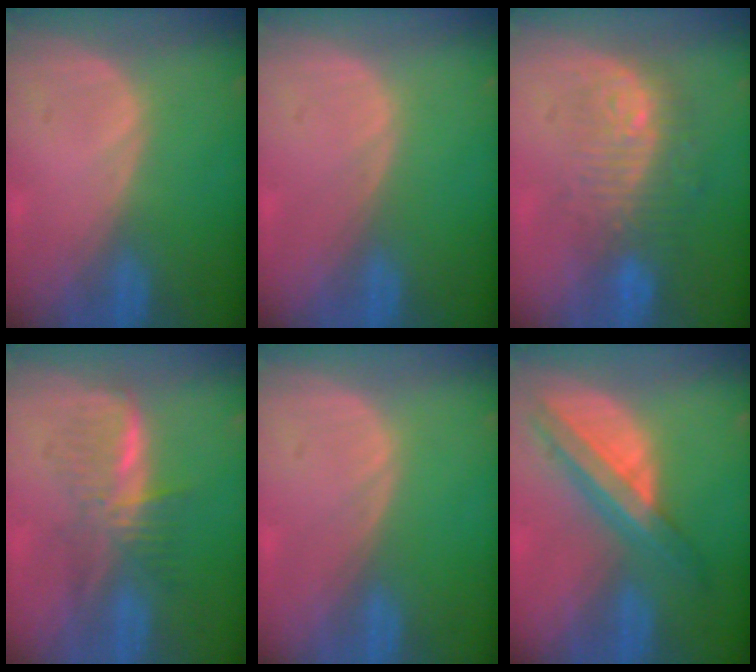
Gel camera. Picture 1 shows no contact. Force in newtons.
{"total": 0.0}
{"total": 9.0, "press": 8.4, "slide": 3.2}
{"total": 5.9, "press": 5.7, "slide": 1.7}
{"total": 0.0}
{"total": 8.1, "press": 6.9, "slide": 4.4}